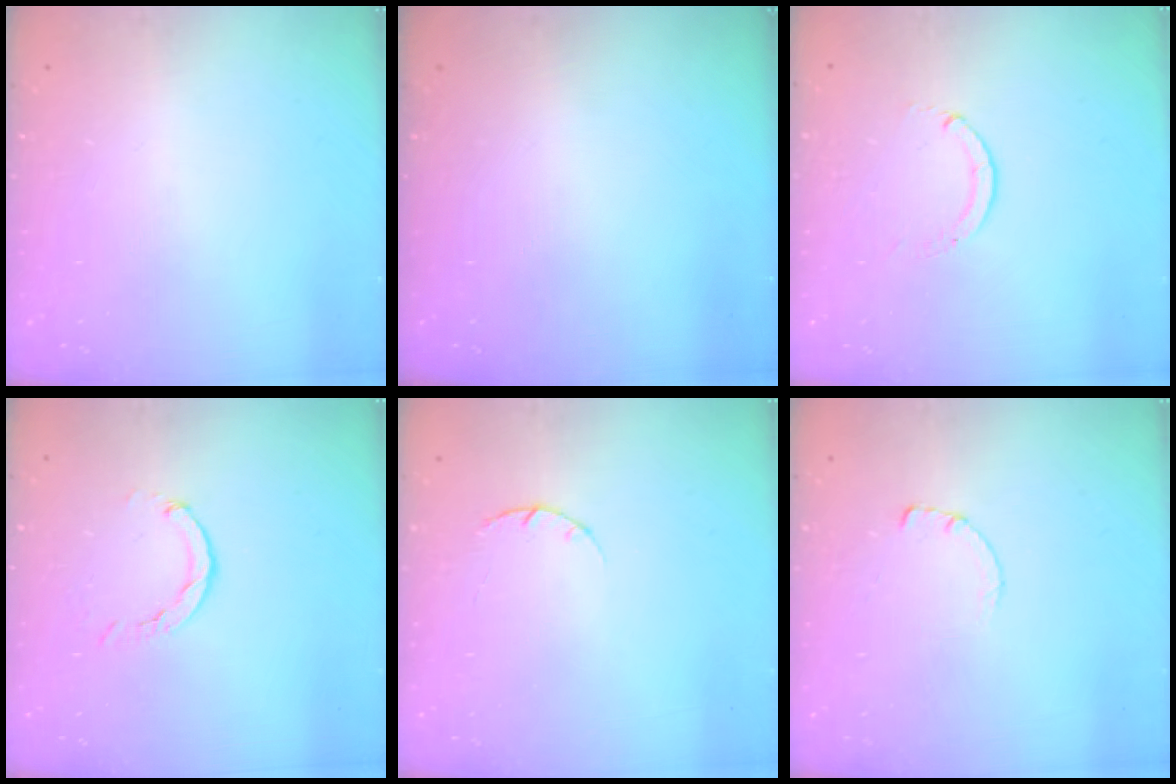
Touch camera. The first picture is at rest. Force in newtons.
{"total": 0.0}
{"total": 0.0}
{"total": 2.7, "press": 2.7, "slide": 0.5}
{"total": 2.0, "press": 1.9, "slide": 0.4}
{"total": 0.7, "press": 0.6, "slide": 0.2}